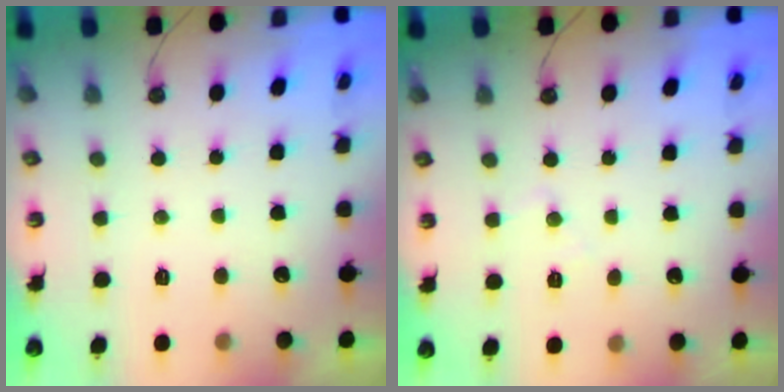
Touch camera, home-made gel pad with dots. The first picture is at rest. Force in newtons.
{"total": 5.4, "press": 5.4, "slide": 0.8}